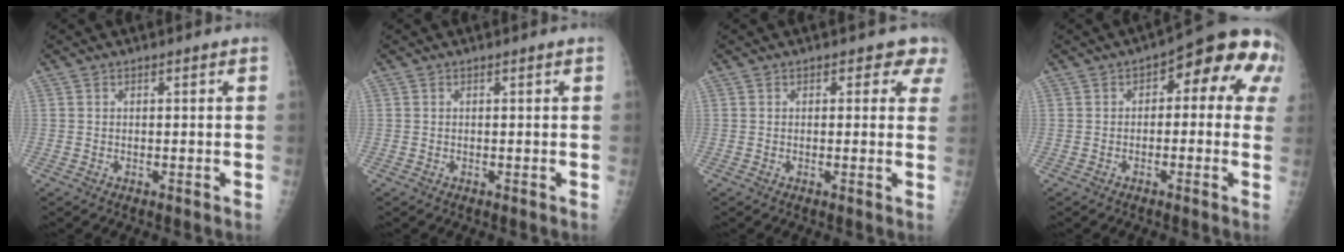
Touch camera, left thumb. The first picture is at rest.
{"total": 0.0}
{"total": 3.3, "force": [2.1, 2.1, 1.4], "torque": [0.018, -0.007, 0.010]}
{"total": 12.4, "force": [2.9, 6.2, 10.3], "torque": [-0.076, 0.032, 0.021]}